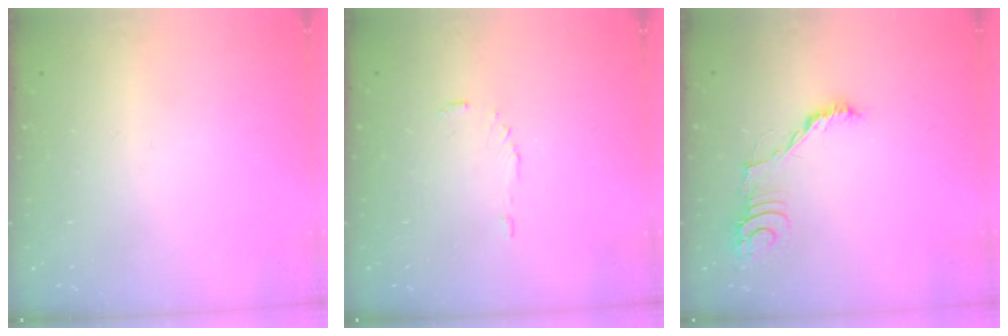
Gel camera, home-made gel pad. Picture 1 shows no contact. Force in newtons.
{"total": 3.4, "press": 3.4, "slide": 0.4}
{"total": 9.8, "press": 9.7, "slide": 0.7}